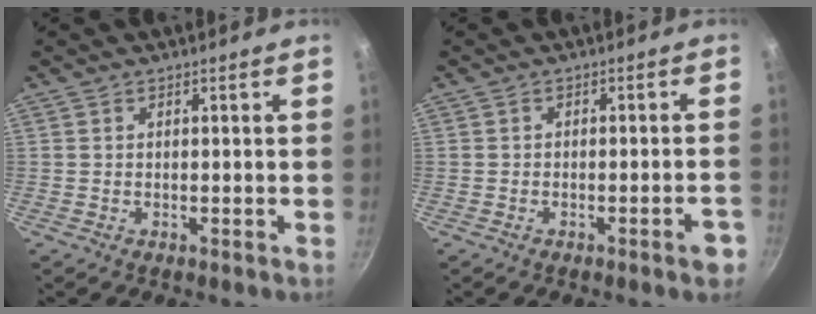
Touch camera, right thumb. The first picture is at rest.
{"total": 3.4, "force": [-2.0, 0.6, 2.7], "torque": [-0.023, 0.018, -0.022]}